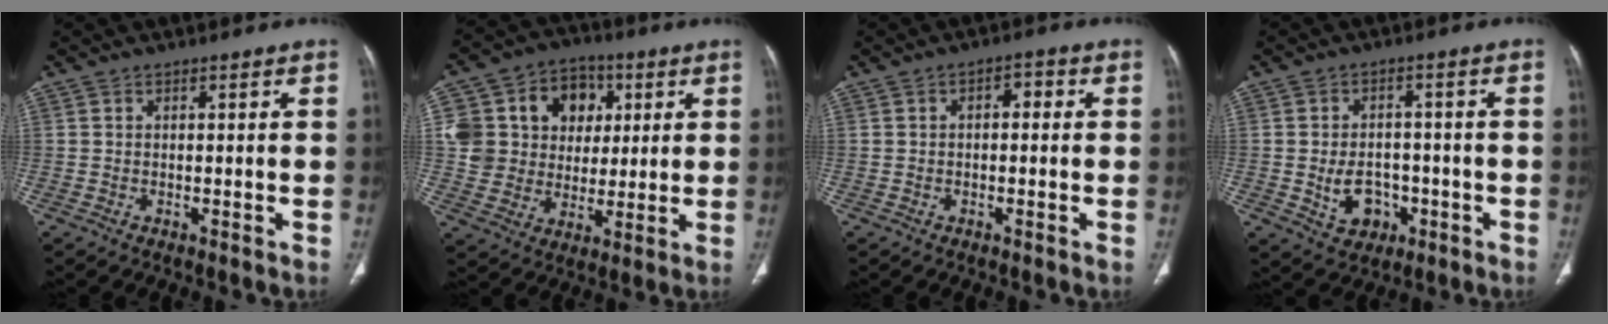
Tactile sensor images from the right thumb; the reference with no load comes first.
{"total": 16.9, "force": [4.2, 14.7, 7.1], "torque": [-0.088, 0.025, 0.083]}
{"total": 3.0, "force": [0.4, 1.7, 2.4], "torque": [-0.026, 0.011, -0.002]}
{"total": 7.3, "force": [-1.9, 5.7, 4.3], "torque": [-0.047, 0.015, -0.019]}